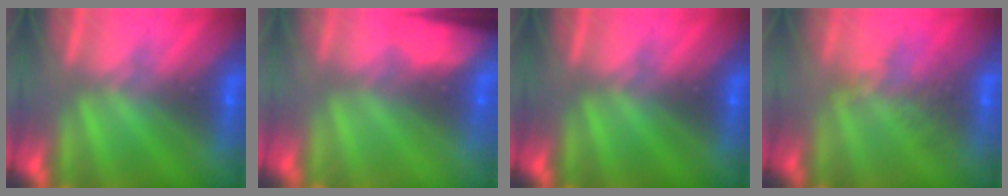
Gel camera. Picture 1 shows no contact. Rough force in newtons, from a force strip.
{"total": 10.1}
{"total": 0.0}
{"total": 2.4}